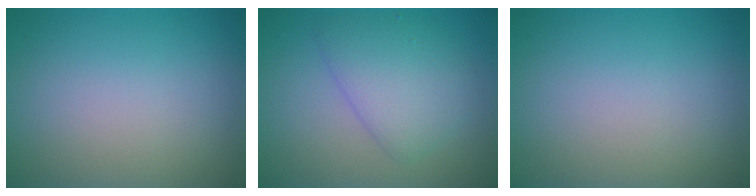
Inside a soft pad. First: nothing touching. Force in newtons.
{"total": 4.1, "press": 4.1, "slide": 0.1}
{"total": 0.0}